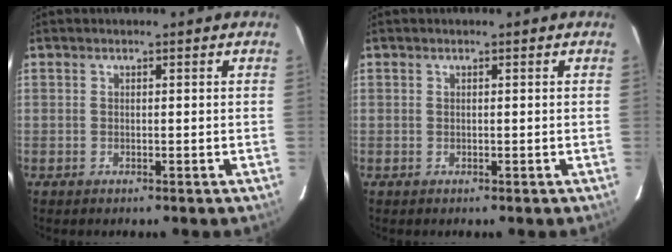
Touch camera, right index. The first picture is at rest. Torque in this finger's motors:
{"motor_torque": [0.00, 0.00, 0.01, 0.00]}